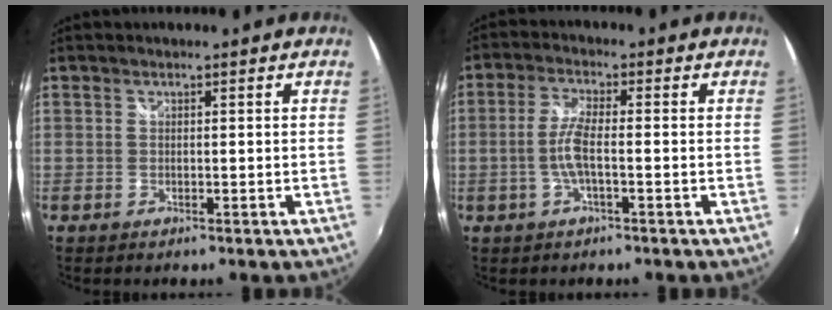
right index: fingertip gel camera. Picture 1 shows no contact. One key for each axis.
{"total": 5.1, "fx": -1.2, "fy": 0.9, "fz": 4.9, "tx": -0.105, "ty": 0.002, "tz": -0.024}